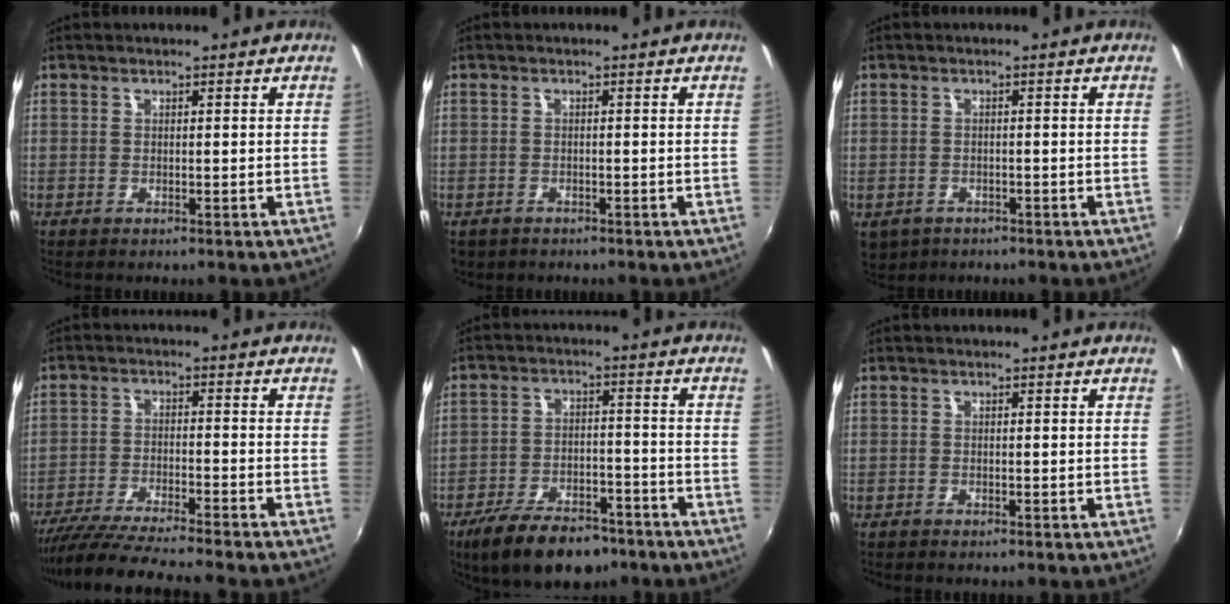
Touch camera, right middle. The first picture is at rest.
{"total": 1.9, "force": [-1.2, 1.4, 0.6], "torque": [-0.018, -0.007, -0.018]}
{"total": 4.9, "force": [-2.5, 3.6, 2.2], "torque": [-0.052, -0.017, -0.032]}
{"total": 13.5, "force": [-12.1, -0.7, 5.9], "torque": [-0.129, -0.025, -0.208]}
{"total": 13.9, "force": [-10.2, 6.1, 7.3], "torque": [-0.153, -0.010, -0.160]}
{"total": 0.5, "force": [-0.5, 0.2, 0.1], "torque": [-0.002, -0.003, -0.011]}